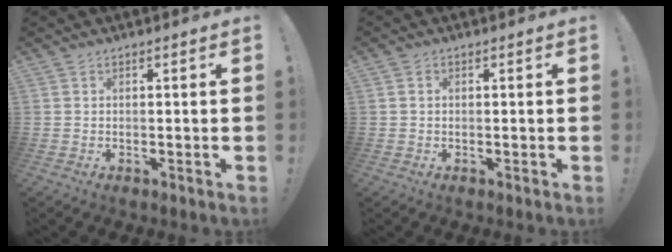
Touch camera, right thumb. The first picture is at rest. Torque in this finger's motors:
{"motor_torque": [0.04, -0.64, 0.01, 0.01, 0.03]}